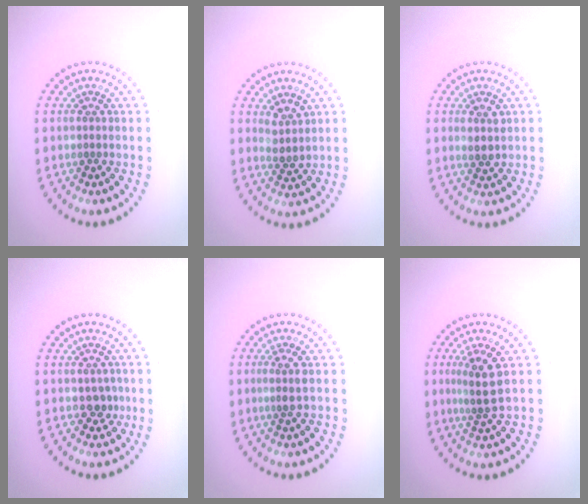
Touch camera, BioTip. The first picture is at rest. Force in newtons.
{"total": 2.0, "press": 1.6, "slide": 1.2}
{"total": 1.7, "press": 1.5, "slide": 0.9}
{"total": 1.2, "press": 1.1, "slide": 0.5}
{"total": 1.6, "press": 1.2, "slide": 1.1}
{"total": 2.9, "press": 2.2, "slide": 1.8}